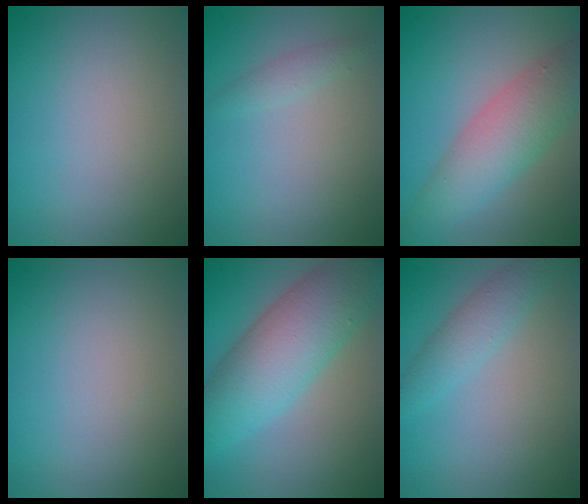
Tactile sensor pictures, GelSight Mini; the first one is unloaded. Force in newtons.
{"total": 1.1, "press": 1.1, "slide": 0.0}
{"total": 6.1, "press": 6.1, "slide": 0.3}
{"total": 0.0}
{"total": 8.7, "press": 8.7, "slide": 0.1}
{"total": 2.6, "press": 2.6, "slide": 0.0}